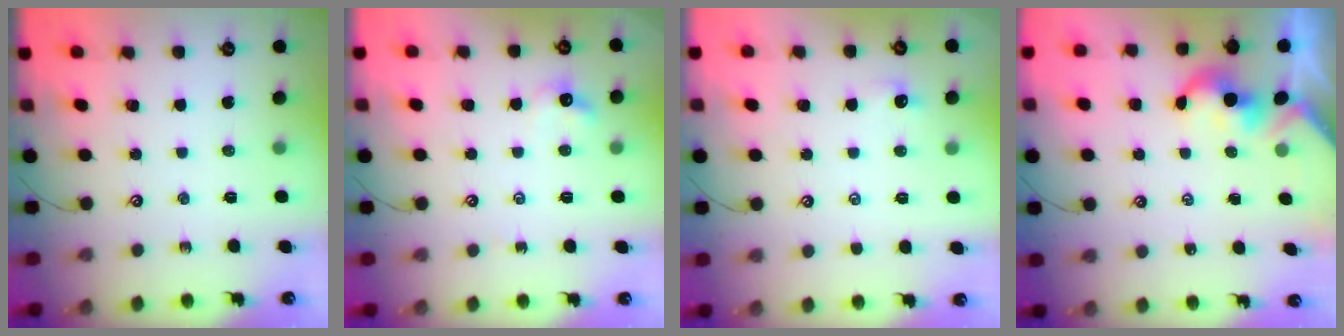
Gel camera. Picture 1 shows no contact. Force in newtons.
{"total": 2.8, "press": 2.7, "slide": 0.6}
{"total": 1.6, "press": 1.6, "slide": 0.4}
{"total": 2.2, "press": 2.2, "slide": 0.3}